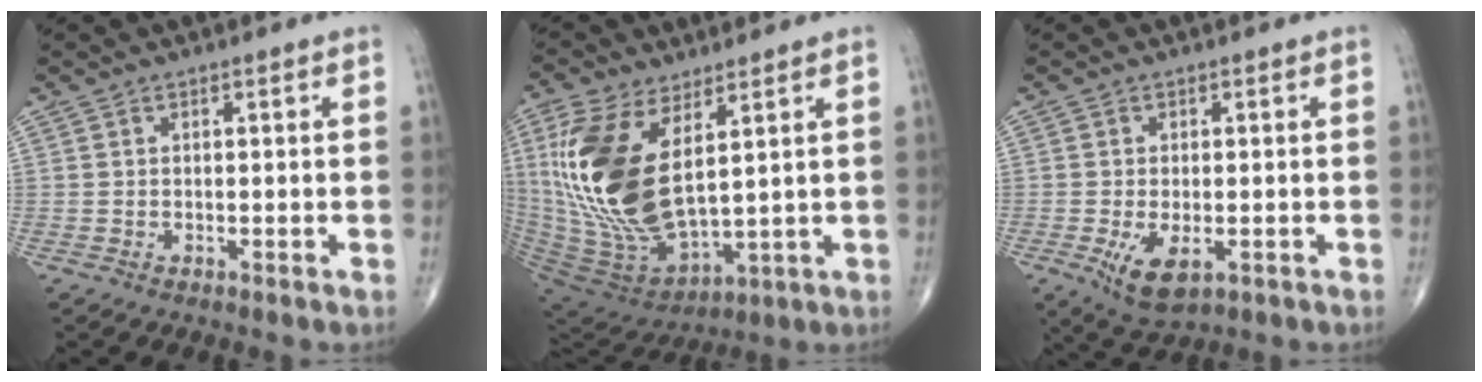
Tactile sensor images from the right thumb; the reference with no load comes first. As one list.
[{"total": 21.1, "force": [5.6, 10.4, 17.5], "torque": [-0.363, -0.037, 0.118]}, {"total": 6.6, "force": [-2.0, 3.1, 5.4], "torque": [-0.098, -0.013, -0.027]}]